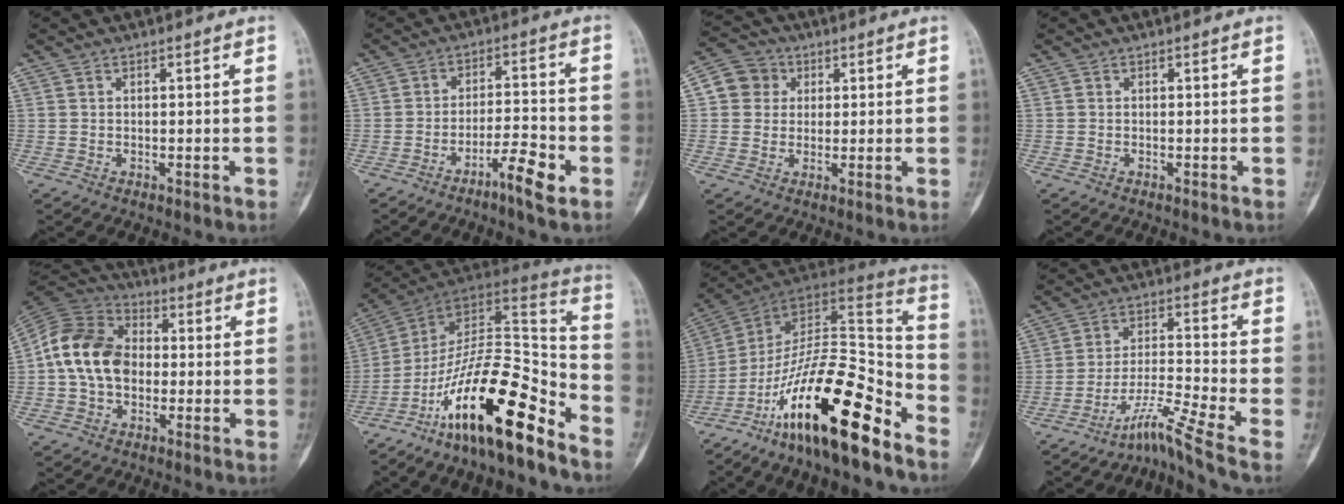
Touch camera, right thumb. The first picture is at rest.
{"total": 6.9, "force": [-4.0, 0.9, 5.6], "torque": [-0.097, 0.025, -0.068]}
{"total": 6.4, "force": [1.4, 6.0, 1.8], "torque": [-0.009, 0.008, 0.016]}
{"total": 0.0}
{"total": 13.8, "force": [-0.6, 10.2, 9.3], "torque": [-0.159, 0.029, -0.024]}
{"total": 22.8, "force": [-14.6, 6.2, 16.4], "torque": [-0.262, 0.094, -0.244]}
{"total": 25.3, "force": [-15.7, 7.1, 18.5], "torque": [-0.282, 0.088, -0.256]}
{"total": 8.3, "force": [-6.5, -2.2, 4.7], "torque": [-0.112, 0.056, -0.116]}